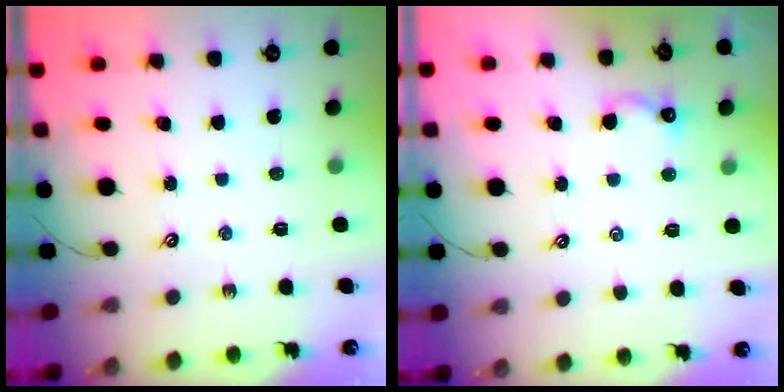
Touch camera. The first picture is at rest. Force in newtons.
{"total": 2.1, "press": 2.1, "slide": 0.4}